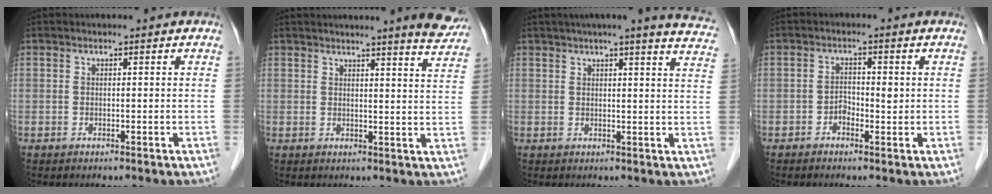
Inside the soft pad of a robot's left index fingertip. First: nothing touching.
{"total": 7.5, "force": [6.8, -0.2, 3.2], "torque": [-0.040, -0.020, 0.064]}
{"total": 16.1, "force": [14.2, 0.4, 7.6], "torque": [-0.094, -0.020, 0.151]}
{"total": 2.4, "force": [-0.5, 1.4, 1.8], "torque": [-0.026, 0.009, -0.008]}